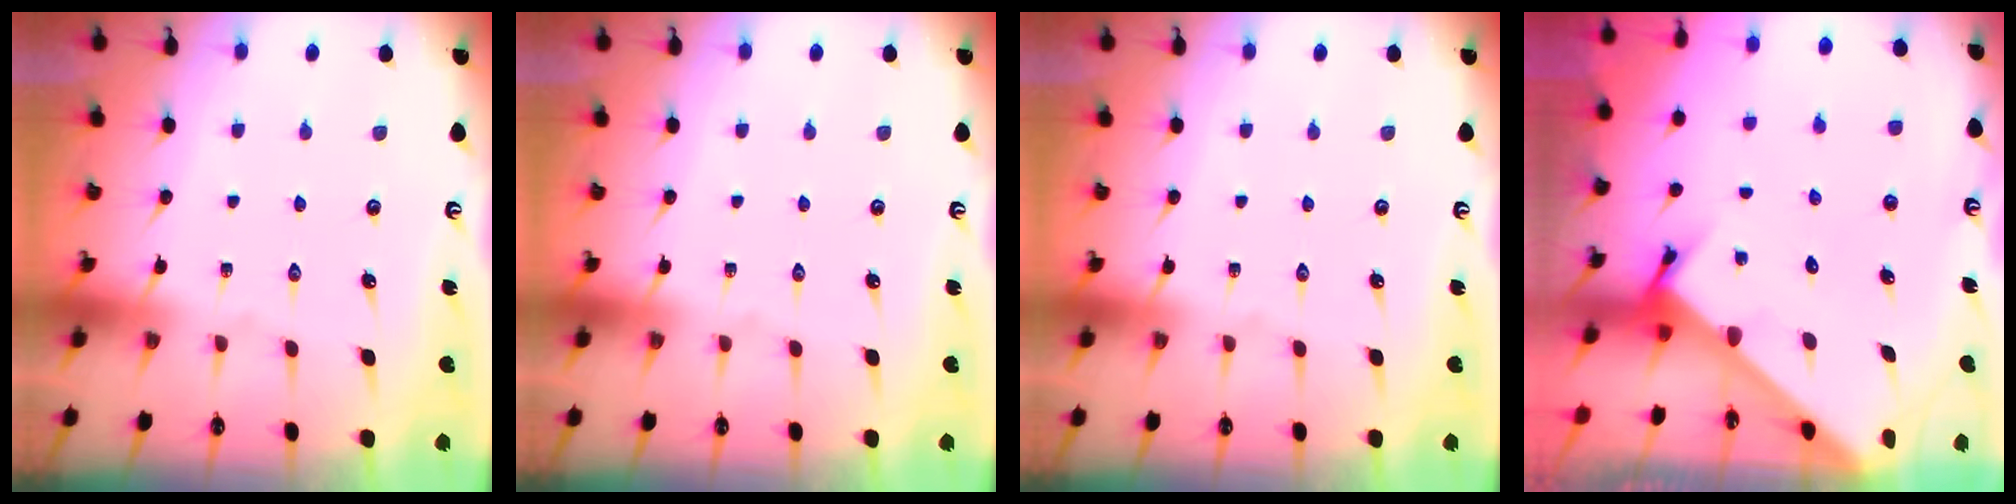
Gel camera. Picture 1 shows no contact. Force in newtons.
{"total": 0.0}
{"total": 0.0}
{"total": 3.4, "press": 3.4, "slide": 0.2}